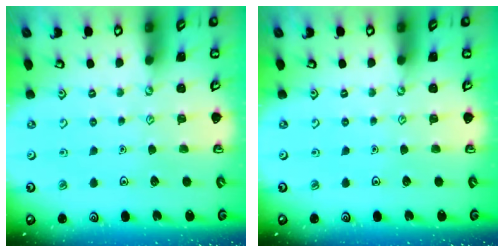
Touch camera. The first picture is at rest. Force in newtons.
{"total": 0.0}